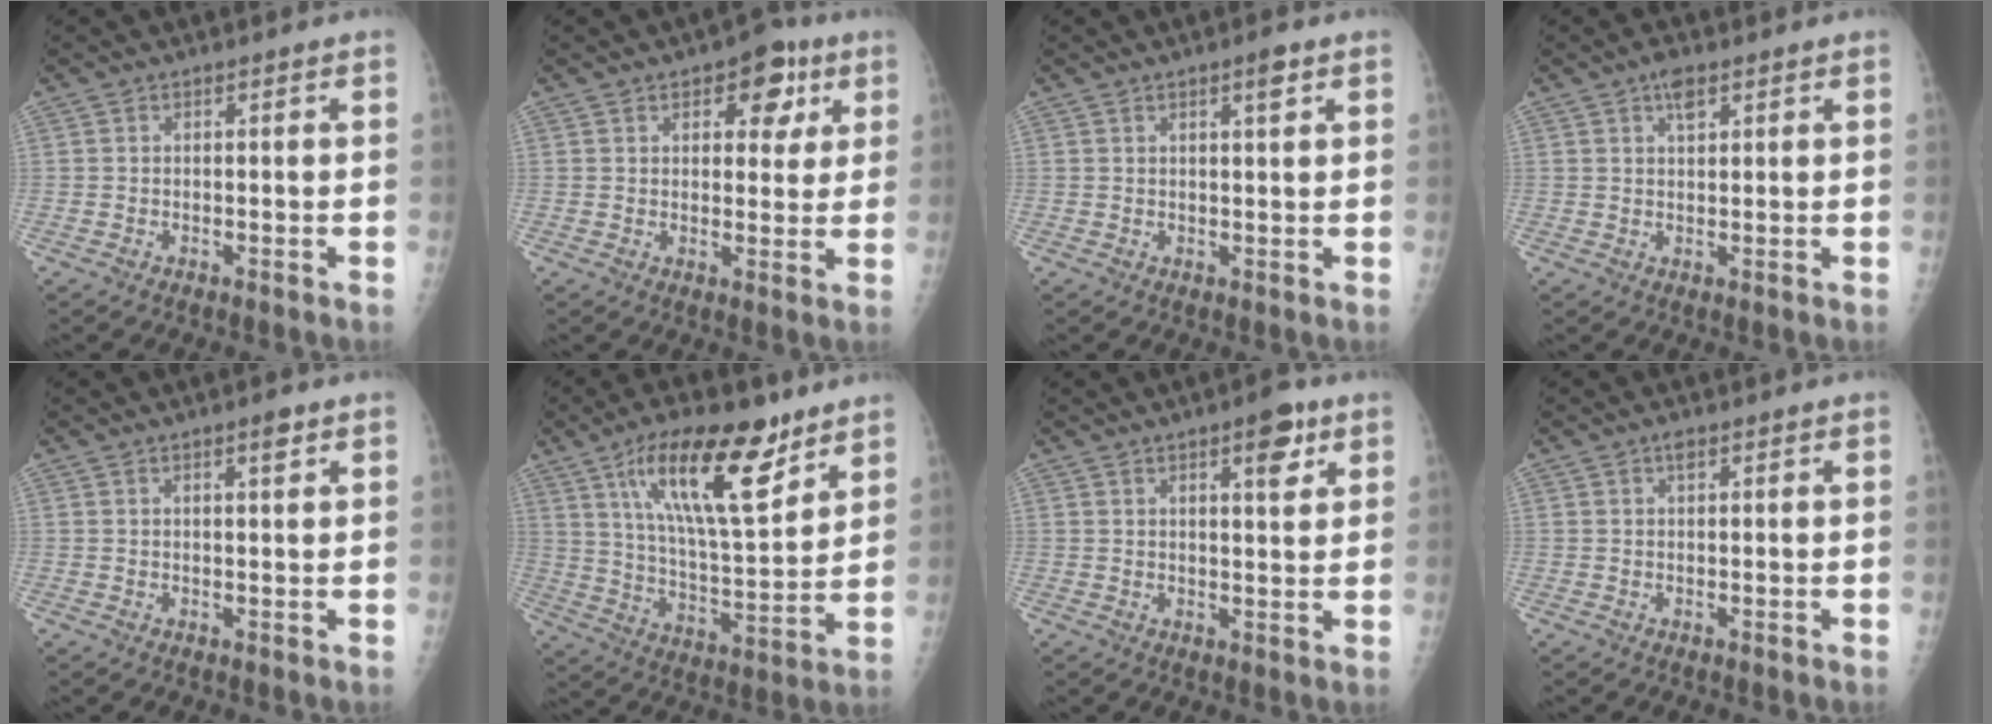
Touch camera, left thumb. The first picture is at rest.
{"total": 8.3, "force": [3.9, 4.9, 5.4], "torque": [-0.025, -0.009, 0.043]}
{"total": 2.7, "force": [1.5, 0.5, 2.2], "torque": [-0.028, -0.007, 0.022]}
{"total": 3.2, "force": [1.8, 1.4, 2.2], "torque": [-0.030, -0.003, 0.030]}
{"total": 2.3, "force": [1.4, 0.6, 1.7], "torque": [-0.020, -0.006, 0.019]}
{"total": 20.0, "force": [11.3, 6.9, 15.0], "torque": [-0.220, -0.054, 0.198]}
{"total": 6.2, "force": [3.3, 2.0, 4.8], "torque": [-0.052, -0.015, 0.042]}
{"total": 0.6, "force": [0.3, 0.3, 0.4], "torque": [-0.005, 0.000, 0.004]}